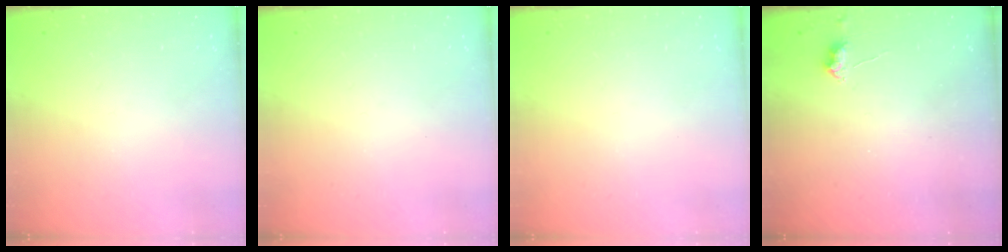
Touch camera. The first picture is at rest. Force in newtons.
{"total": 0.0}
{"total": 0.0}
{"total": 3.0, "press": 2.9, "slide": 0.5}